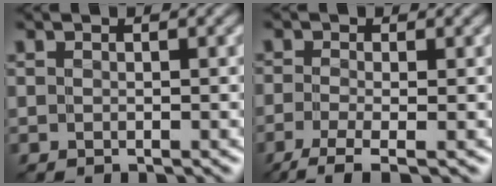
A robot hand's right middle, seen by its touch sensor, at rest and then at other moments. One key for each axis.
{"total": 3.6, "fx": -2.3, "fy": 0.7, "fz": 2.8, "tx": -0.053, "ty": -0.004, "tz": -0.053}